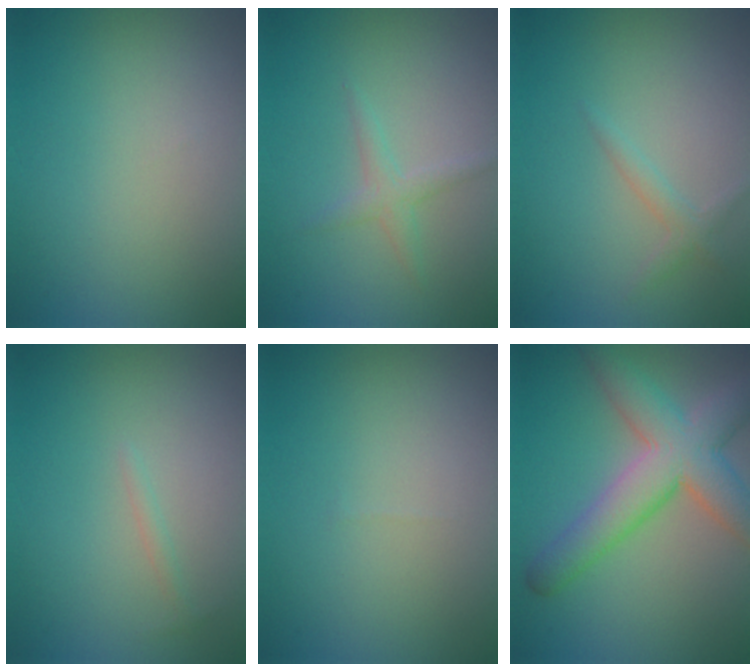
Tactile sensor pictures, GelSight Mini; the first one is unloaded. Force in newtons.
{"total": 1.5, "press": 1.5, "slide": 0.1}
{"total": 1.4, "press": 1.4, "slide": 0.1}
{"total": 0.7, "press": 0.7, "slide": 0.1}
{"total": 0.0}
{"total": 7.4, "press": 7.4, "slide": 0.2}